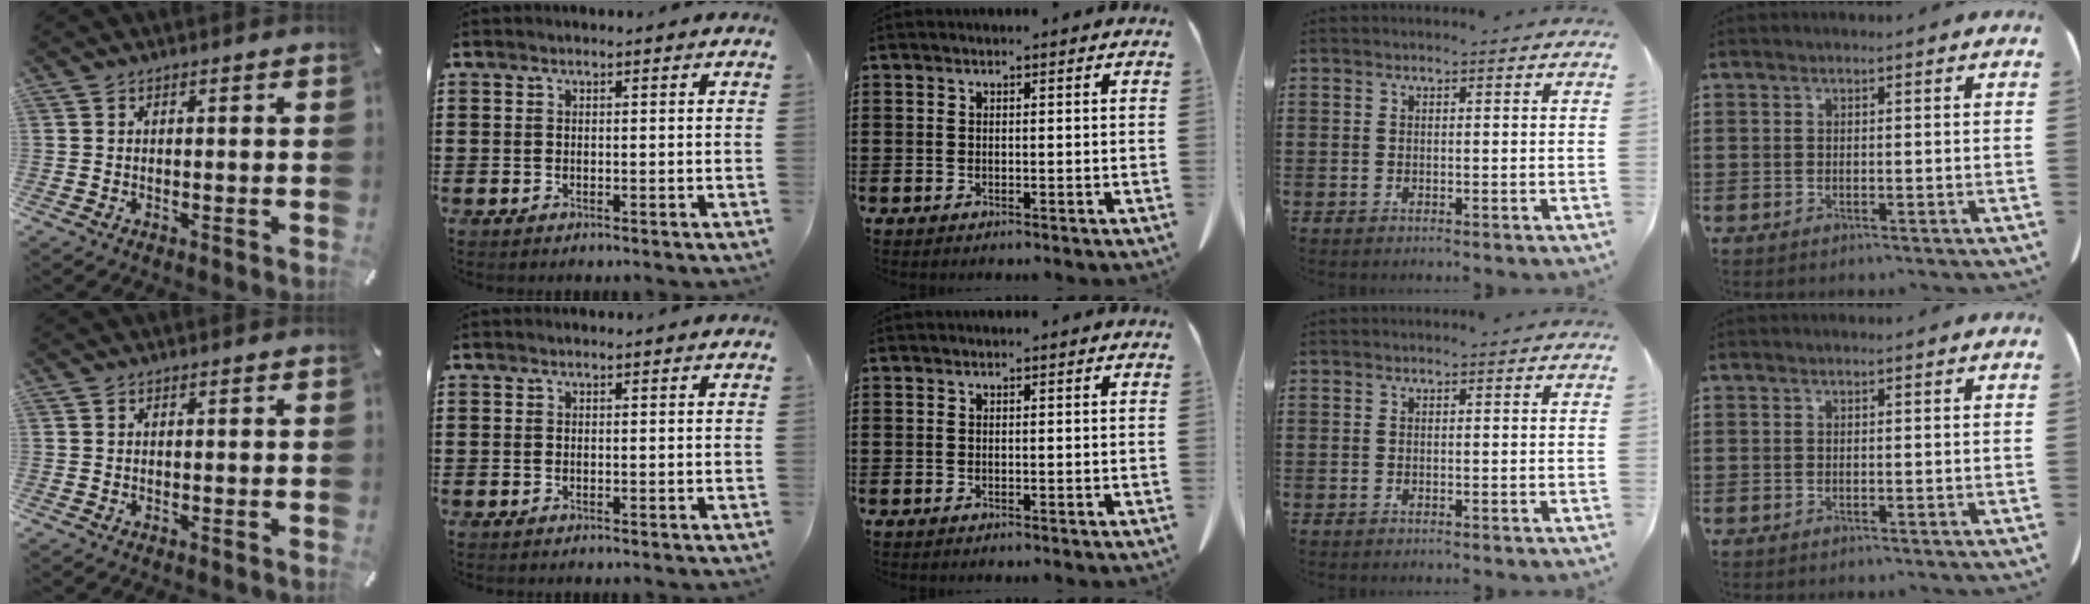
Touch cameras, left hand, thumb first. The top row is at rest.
{}